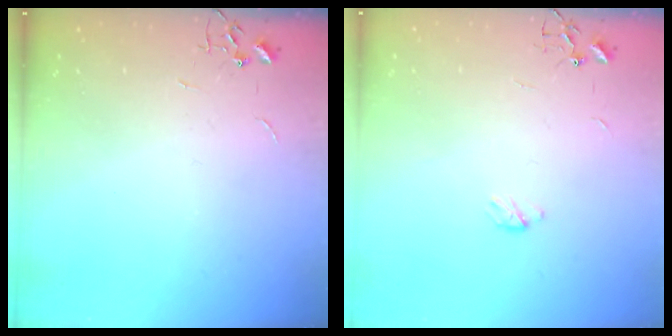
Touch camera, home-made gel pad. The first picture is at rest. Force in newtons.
{"total": 2.9, "press": 2.9, "slide": 0.4}